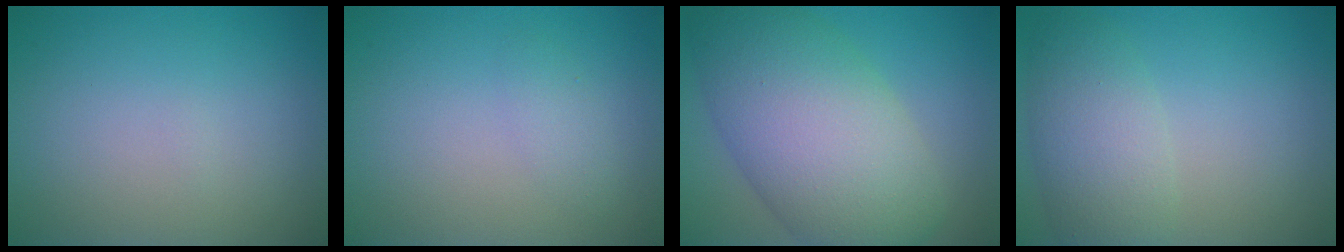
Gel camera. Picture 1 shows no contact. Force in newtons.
{"total": 1.2, "press": 1.2, "slide": 0.0}
{"total": 11.3, "press": 11.3, "slide": 0.3}
{"total": 4.6, "press": 4.6, "slide": 0.3}